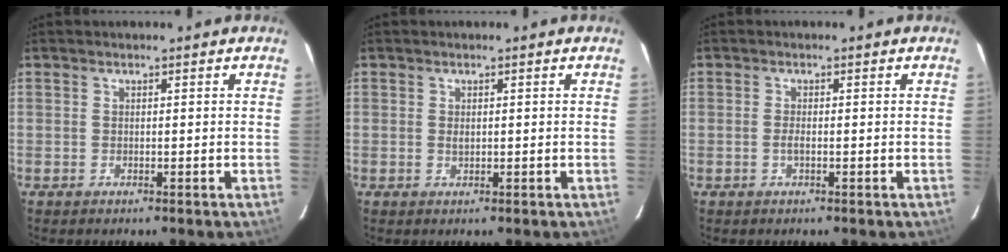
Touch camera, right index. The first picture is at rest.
{"total": 1.0, "force": [0.1, 0.7, 0.7], "torque": [-0.012, 0.001, 0.002]}
{"total": 1.3, "force": [-0.4, 0.3, 1.2], "torque": [-0.025, 0.000, -0.008]}